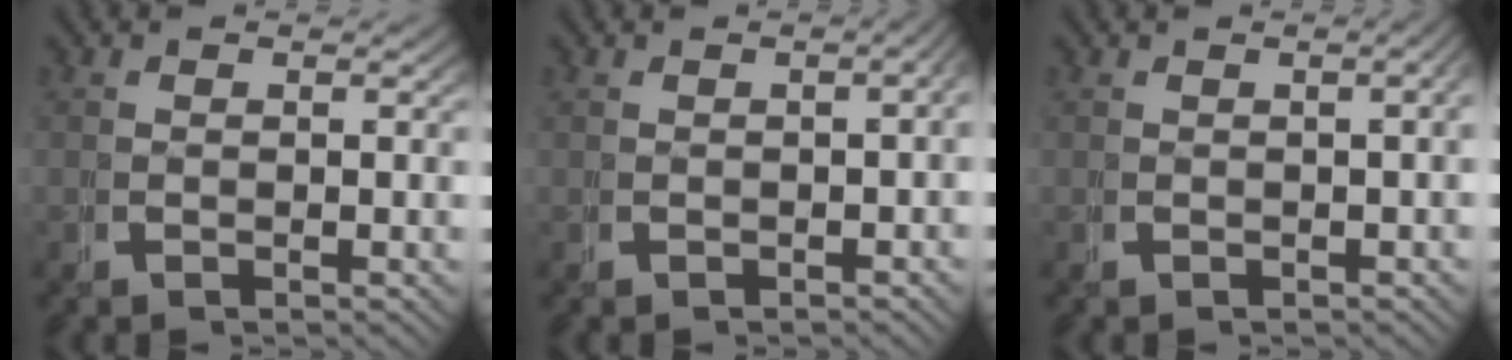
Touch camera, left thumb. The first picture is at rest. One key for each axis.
{"total": 2.1, "fx": -0.5, "fy": 0.8, "fz": 1.9, "tx": -0.023, "ty": 0.003, "tz": -0.007}
{"total": 2.0, "fx": -0.3, "fy": 0.6, "fz": 1.9, "tx": -0.023, "ty": 0.009, "tz": -0.003}